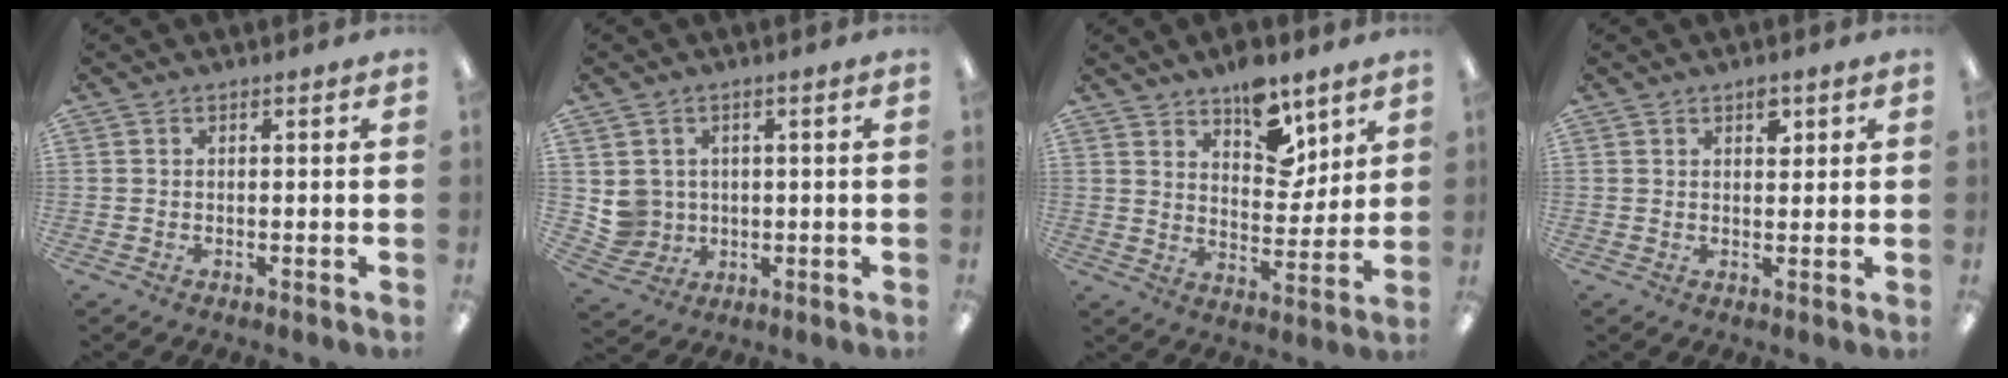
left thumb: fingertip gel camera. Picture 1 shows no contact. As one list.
[{"total": 5.4, "force": [1.1, 5.3, 0.3], "torque": [-0.010, 0.002, 0.027]}, {"total": 11.5, "force": [8.2, 5.9, 5.6], "torque": [-0.062, -0.048, 0.142]}, {"total": 3.0, "force": [1.9, 1.7, 1.7], "torque": [-0.004, -0.011, 0.026]}]